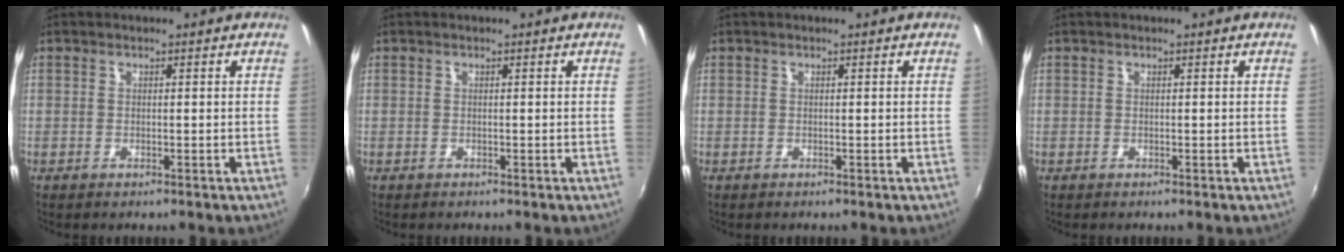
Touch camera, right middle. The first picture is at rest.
{"total": 0.0}
{"total": 0.0}
{"total": 0.0}